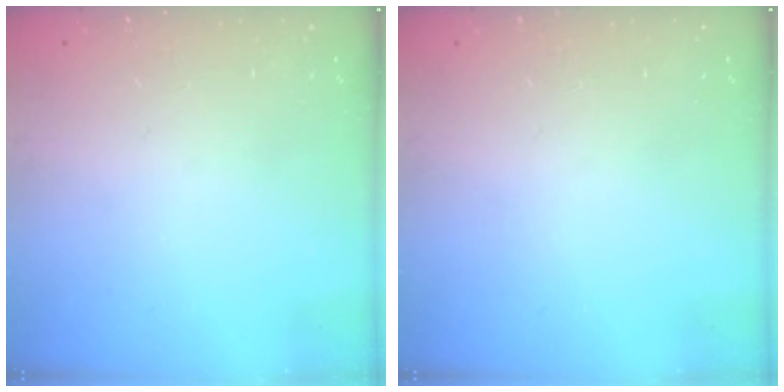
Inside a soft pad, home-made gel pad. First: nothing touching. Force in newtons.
{"total": 0.0}